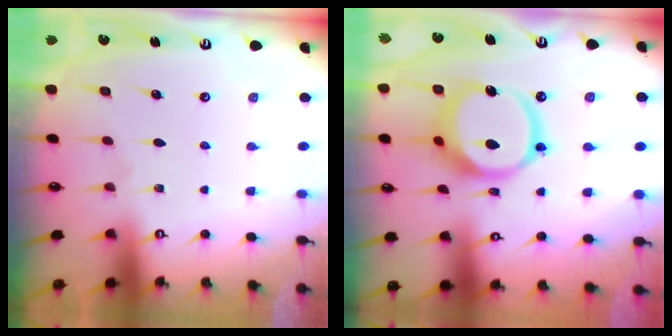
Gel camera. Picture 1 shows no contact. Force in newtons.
{"total": 15.9, "press": 15.7, "slide": 2.2}